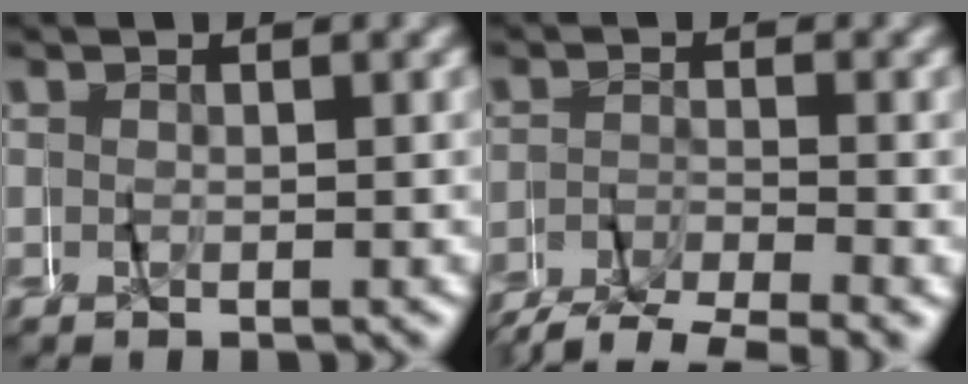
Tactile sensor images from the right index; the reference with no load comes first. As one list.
[{"total": 3.7, "force": [-3.3, 1.2, 1.3], "torque": [-0.023, 0.000, -0.061]}]